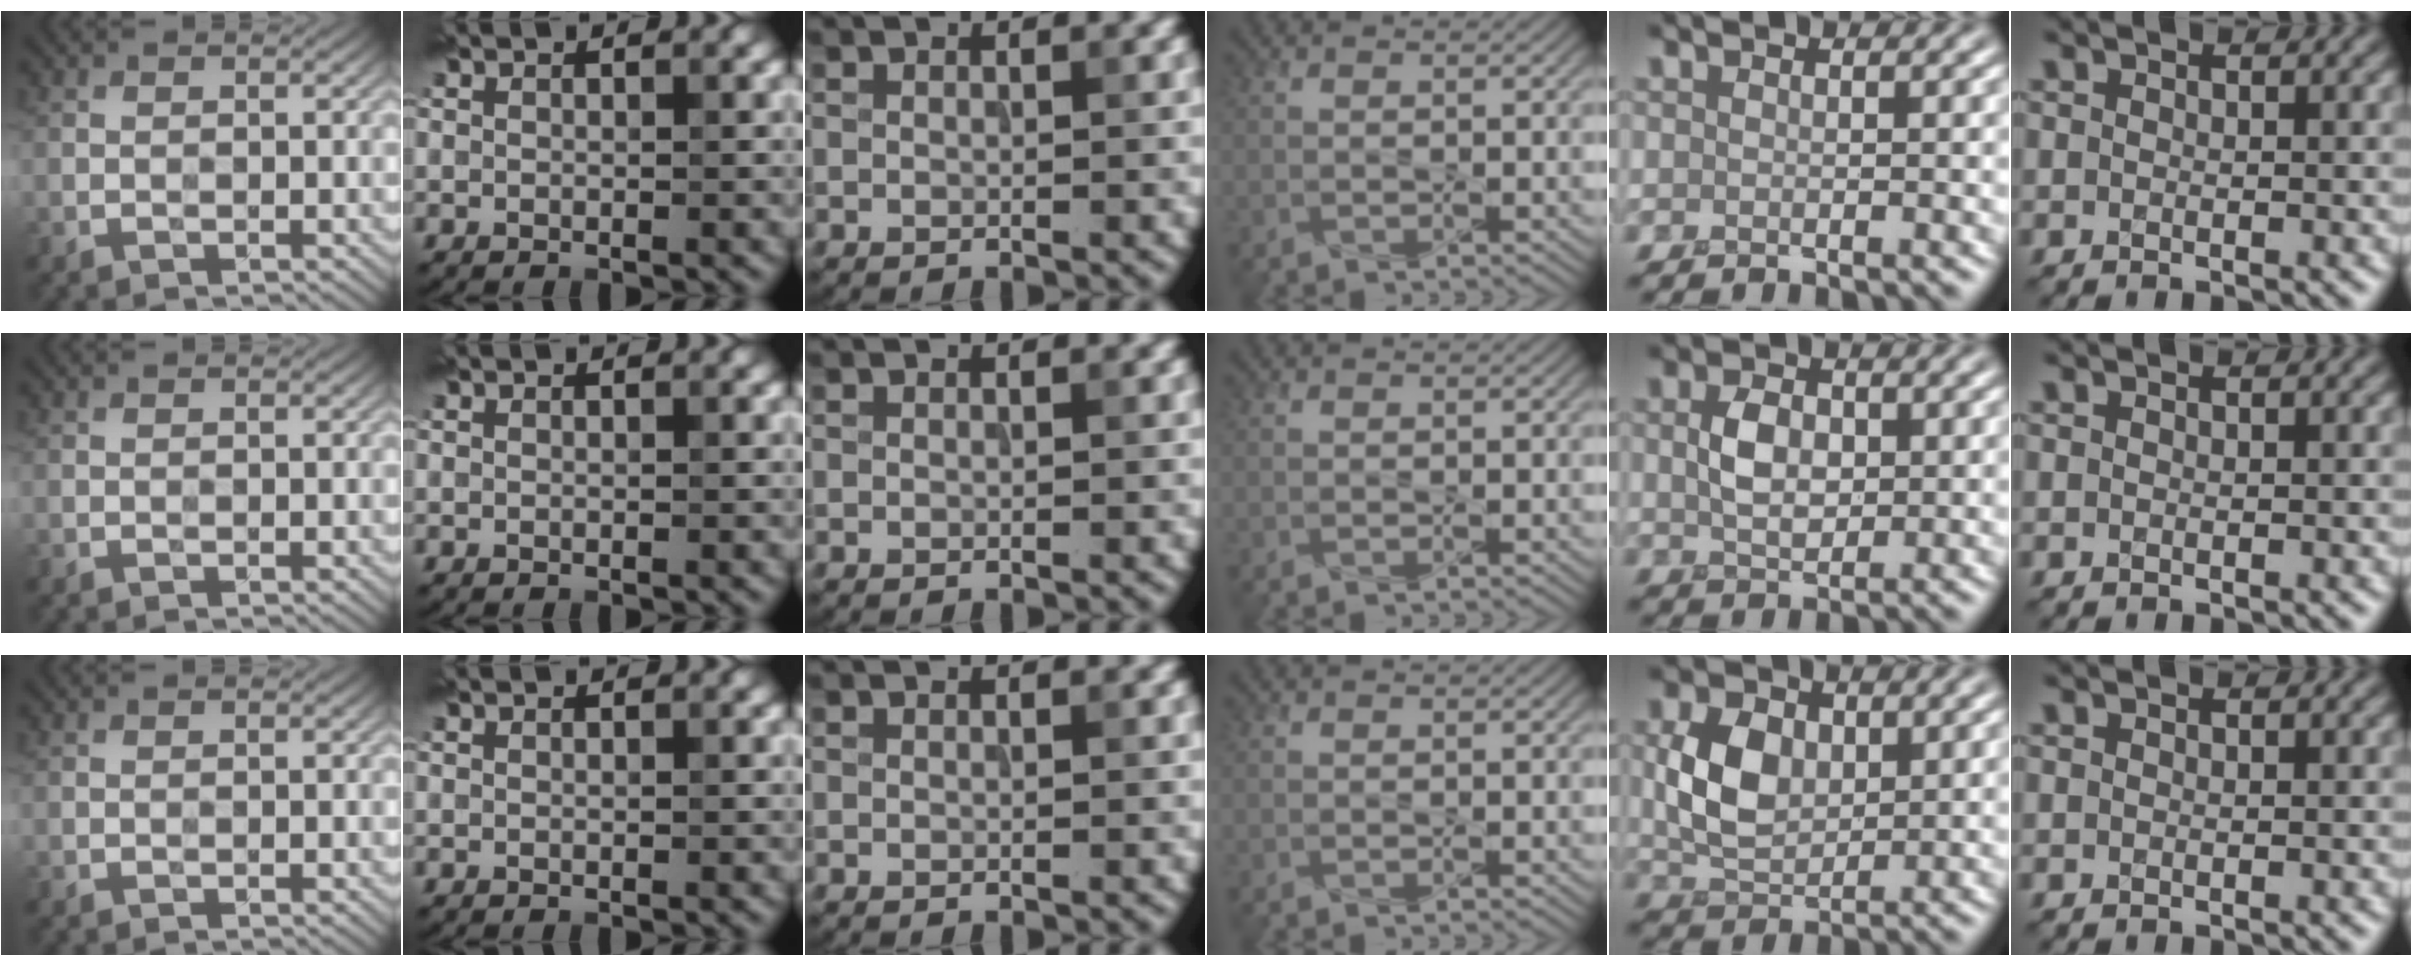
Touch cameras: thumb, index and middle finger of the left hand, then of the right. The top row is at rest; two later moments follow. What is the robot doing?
{"motion": "press", "object": "joystick"}